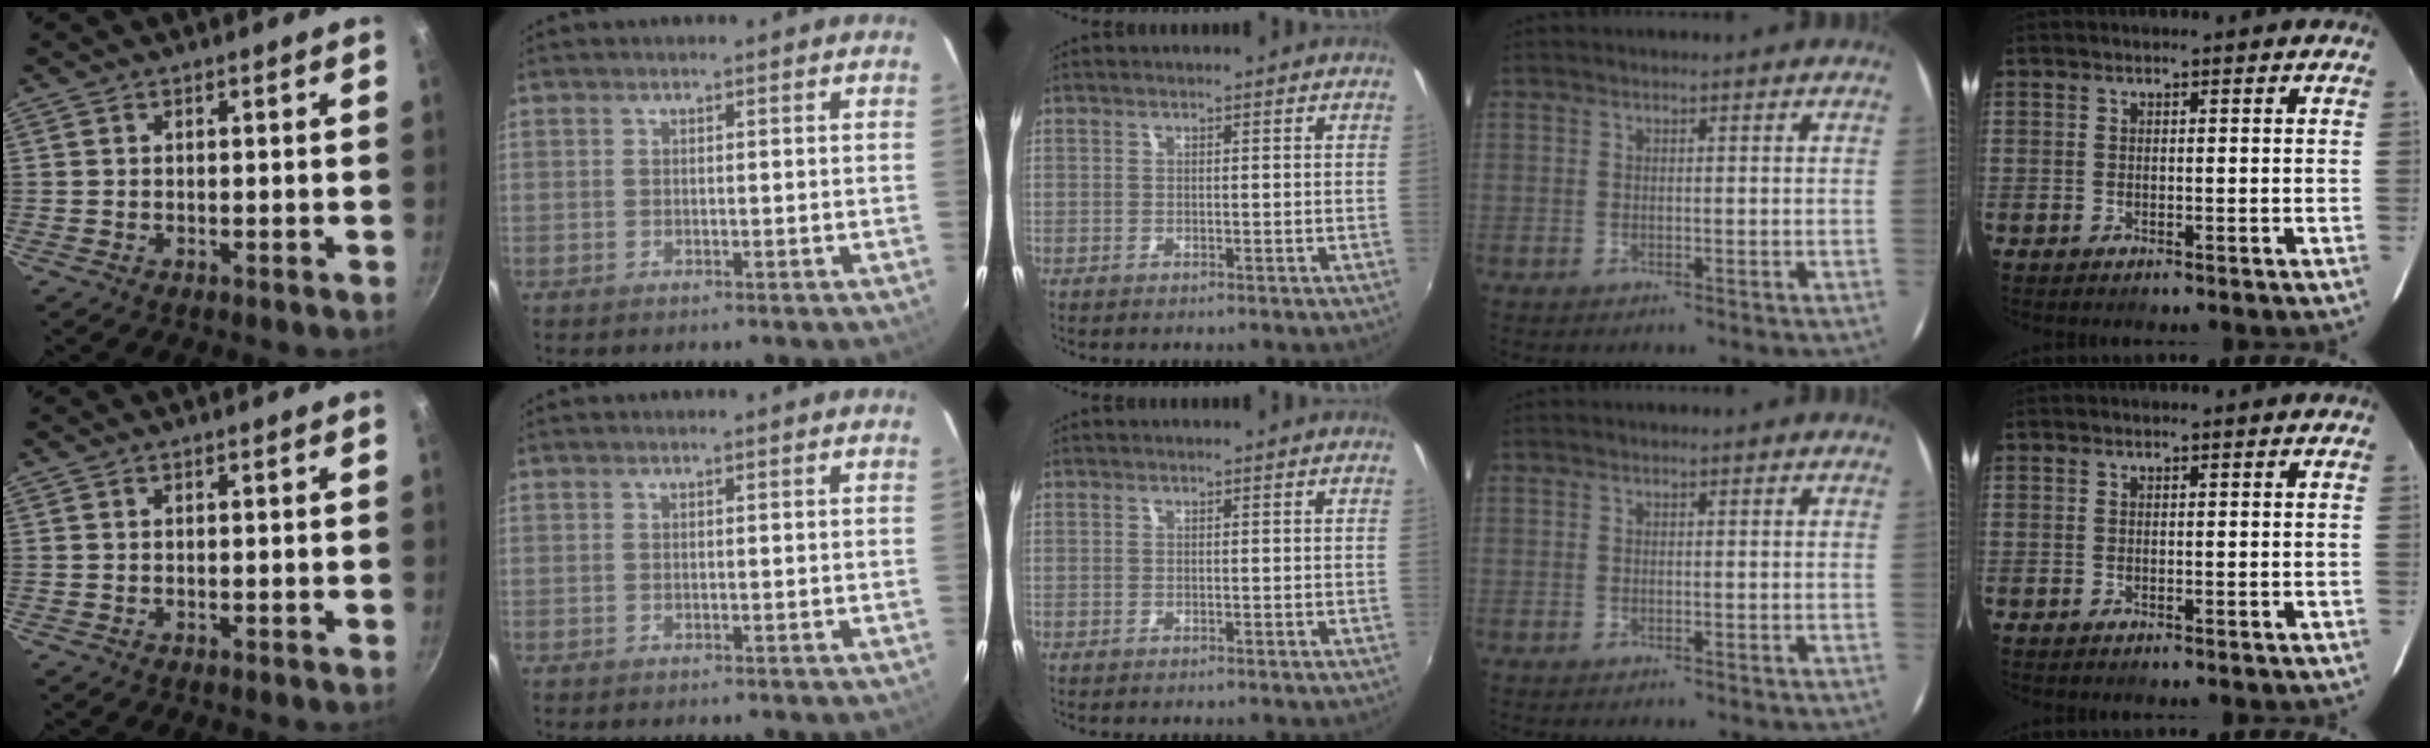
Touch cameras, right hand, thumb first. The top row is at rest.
{}